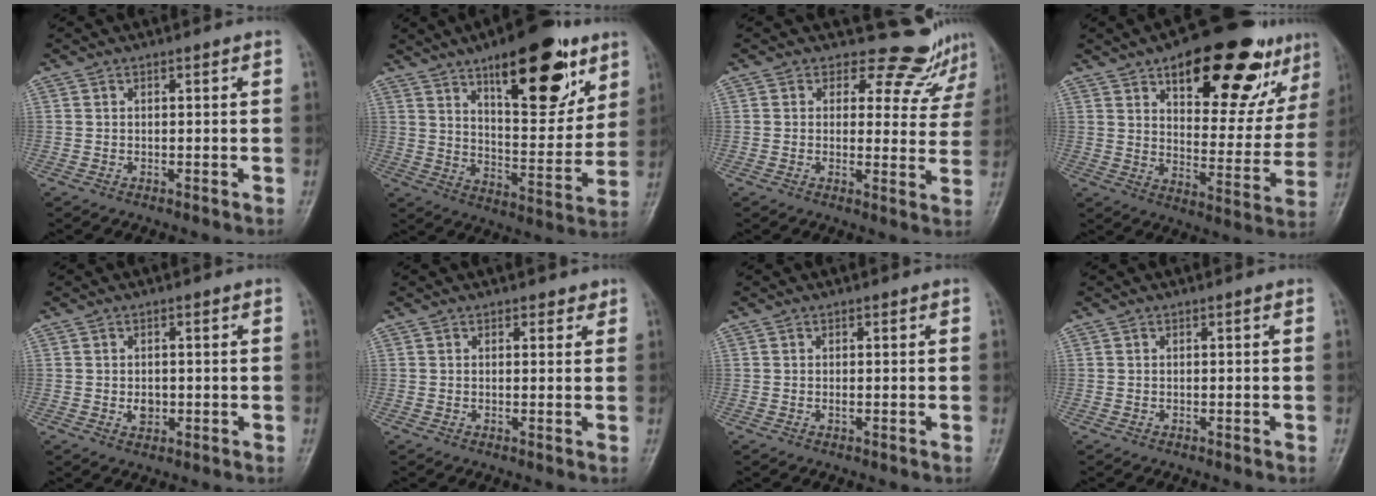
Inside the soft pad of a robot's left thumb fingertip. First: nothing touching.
{"total": 22.0, "force": [12.1, 8.6, 16.2], "torque": [-0.191, -0.058, 0.188]}
{"total": 8.8, "force": [7.9, 3.8, 0.5], "torque": [0.036, -0.060, 0.079]}
{"total": 24.8, "force": [14.6, 10.5, 17.0], "torque": [-0.179, -0.042, 0.210]}
{"total": 2.4, "force": [-0.2, 1.9, 1.5], "torque": [-0.012, 0.000, -0.002]}
{"total": 1.6, "force": [1.1, 1.0, 0.5], "torque": [0.008, -0.005, 0.010]}
{"total": 0.5, "force": [0.1, 0.3, 0.4], "torque": [-0.009, -0.001, 0.000]}
{"total": 0.0}